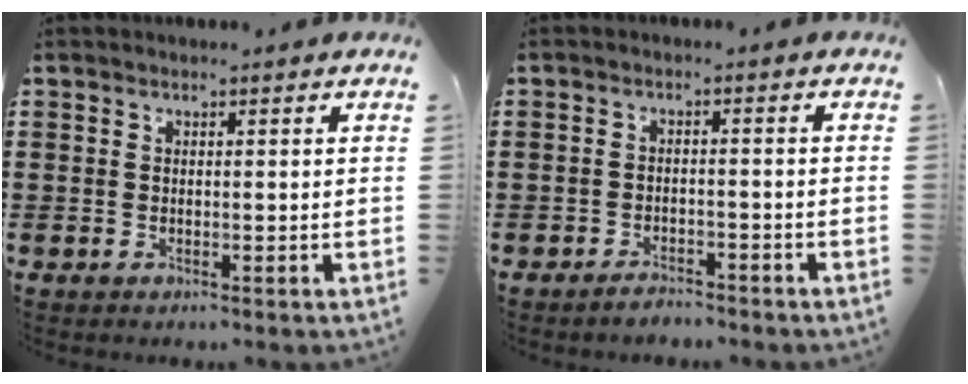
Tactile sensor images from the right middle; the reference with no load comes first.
{"total": 2.0, "force": [-1.9, 0.4, 0.2], "torque": [-0.009, 0.002, -0.040]}